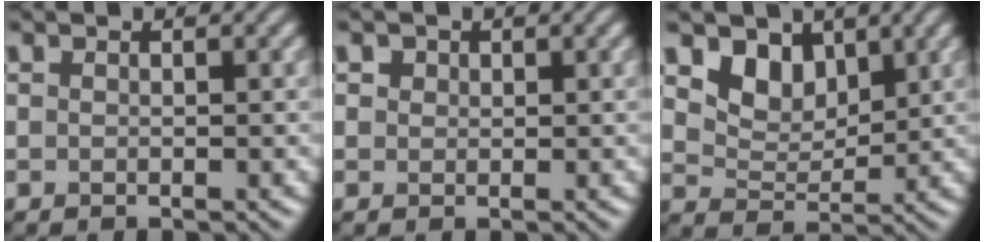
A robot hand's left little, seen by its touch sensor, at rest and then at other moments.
{"total": 1.5, "force": [0.9, 1.1, 0.6], "torque": [-0.012, 0.006, 0.006]}
{"total": 4.5, "force": [2.8, 3.0, 1.9], "torque": [-0.046, -0.026, 0.061]}